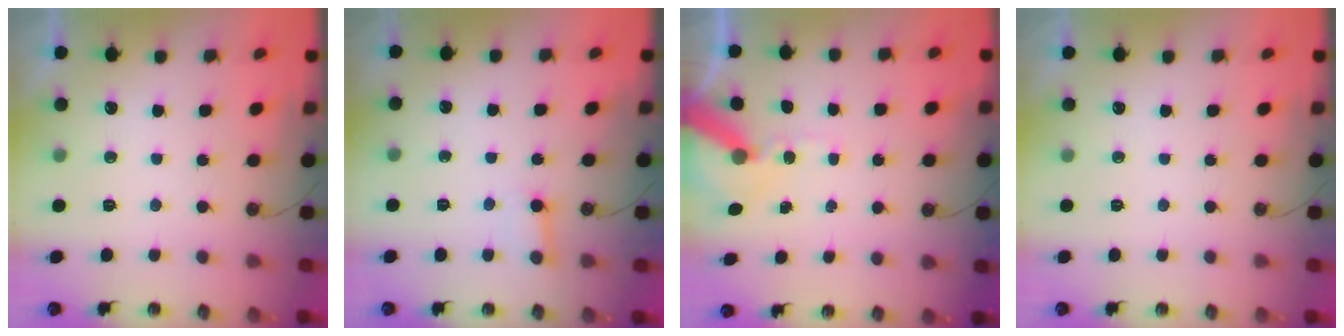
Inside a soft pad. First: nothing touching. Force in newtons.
{"total": 4.2, "press": 4.2, "slide": 0.3}
{"total": 10.2, "press": 10.1, "slide": 1.5}
{"total": 0.0}